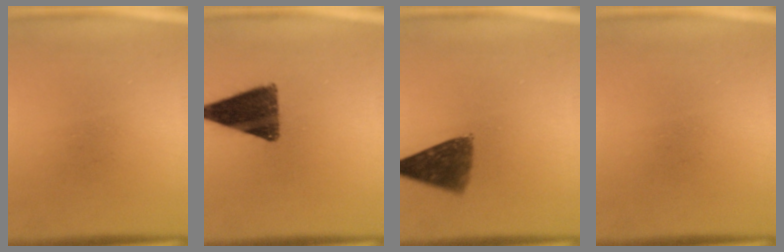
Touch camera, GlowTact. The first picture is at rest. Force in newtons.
{"total": 11.7}
{"total": 8.2}
{"total": 0.0}